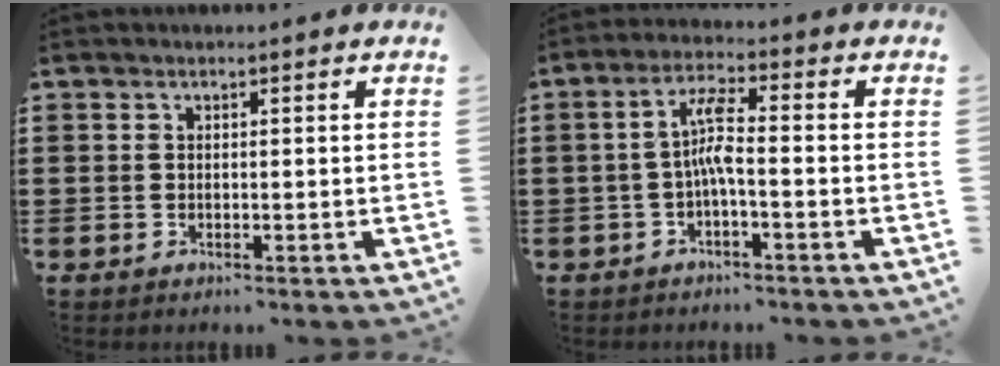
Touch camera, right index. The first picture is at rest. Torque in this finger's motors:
{"motor_torque": [1.13, -0.46, 0.23, 0.18]}